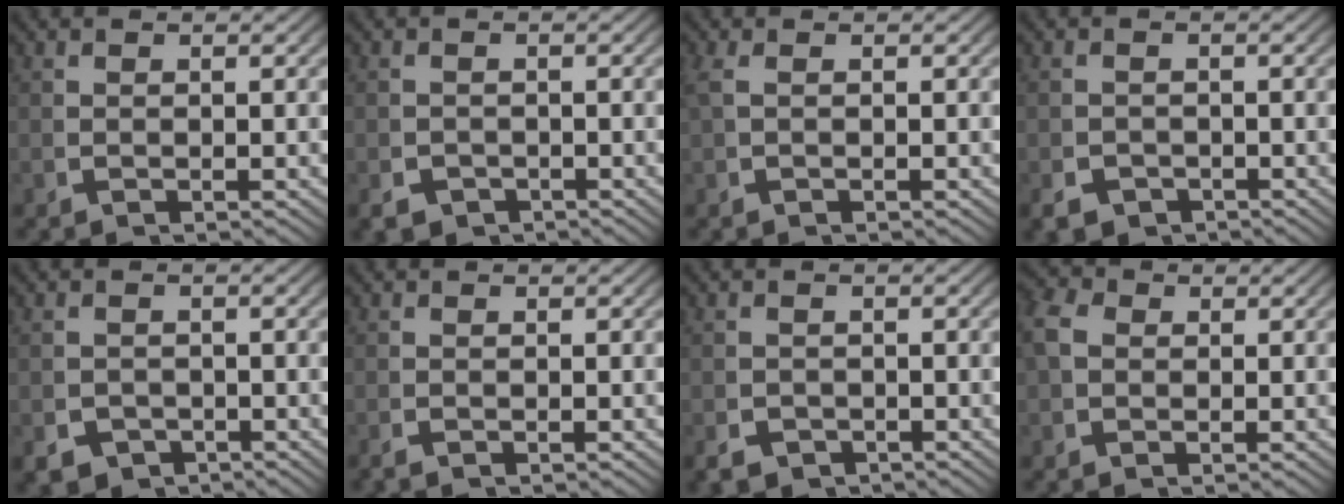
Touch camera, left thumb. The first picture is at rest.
{"total": 3.1, "force": [-2.2, 1.9, 0.8], "torque": [-0.013, -0.020, -0.031]}
{"total": 0.8, "force": [0.2, 0.2, 0.7], "torque": [-0.024, 0.002, 0.009]}
{"total": 3.4, "force": [-2.5, 2.0, 0.9], "torque": [-0.015, -0.022, -0.035]}
{"total": 4.4, "force": [-3.0, 2.9, 1.3], "torque": [-0.023, -0.027, -0.041]}
{"total": 0.5, "force": [-0.5, 0.1, 0.1], "torque": [-0.002, -0.007, -0.009]}
{"total": 2.9, "force": [-2.3, 1.7, 0.7], "torque": [-0.009, -0.019, -0.033]}
{"total": 2.7, "force": [0.6, 2.2, 1.4], "torque": [-0.041, -0.003, 0.009]}